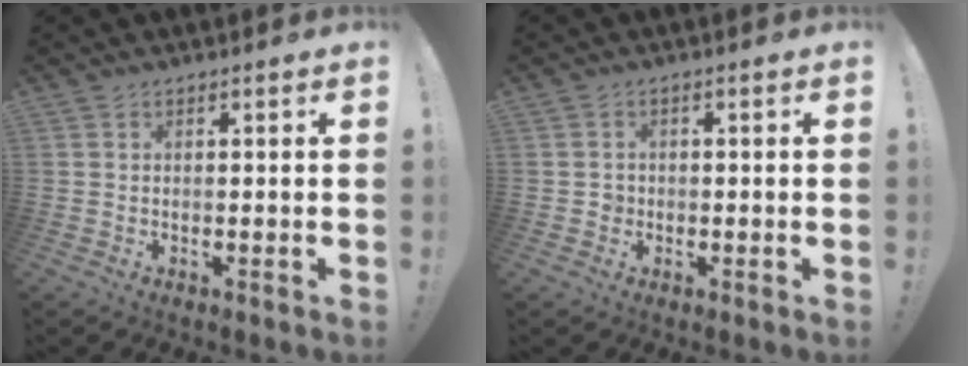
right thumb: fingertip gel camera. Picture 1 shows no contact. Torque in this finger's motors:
{"motor_torque": [0.41, 0.24, 0.17, -0.10, 0.00]}